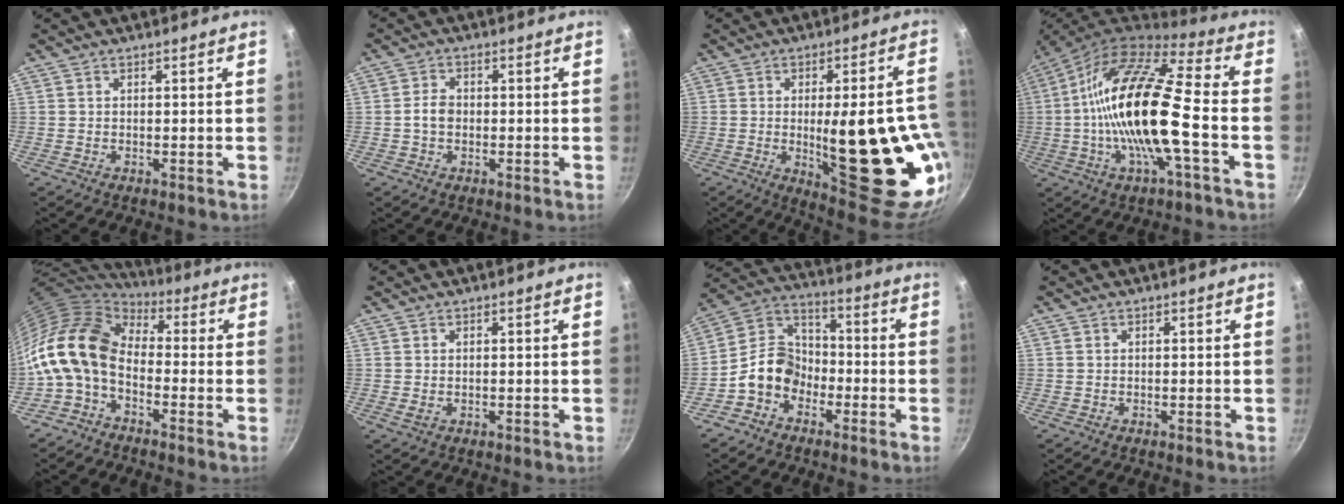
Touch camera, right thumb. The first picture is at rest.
{"total": 3.1, "force": [-0.4, 2.3, 2.1], "torque": [-0.033, 0.013, -0.010]}
{"total": 28.0, "force": [-4.5, 9.9, 25.8], "torque": [-0.299, -0.007, -0.036]}
{"total": 19.9, "force": [-3.1, 5.3, 18.9], "torque": [-0.354, 0.036, -0.072]}
{"total": 15.2, "force": [-2.0, 10.2, 11.1], "torque": [-0.208, 0.034, -0.060]}
{"total": 1.0, "force": [0.1, 0.6, 0.8], "torque": [-0.013, -0.002, 0.003]}
{"total": 10.5, "force": [-4.1, 8.1, 5.3], "torque": [-0.063, 0.052, -0.100]}
{"total": 0.0}